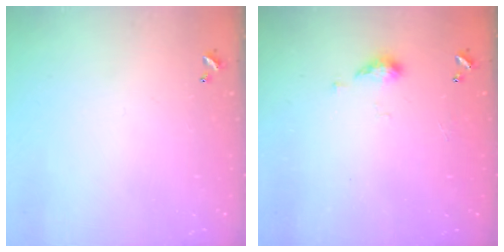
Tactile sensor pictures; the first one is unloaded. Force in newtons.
{"total": 3.8, "press": 3.7, "slide": 0.6}